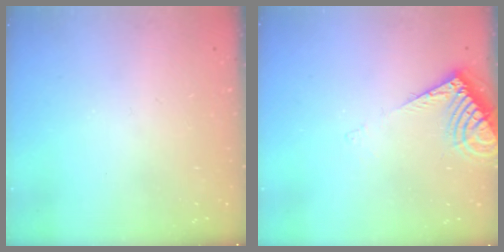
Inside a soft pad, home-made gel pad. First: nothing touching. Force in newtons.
{"total": 7.1, "press": 7.1, "slide": 0.5}